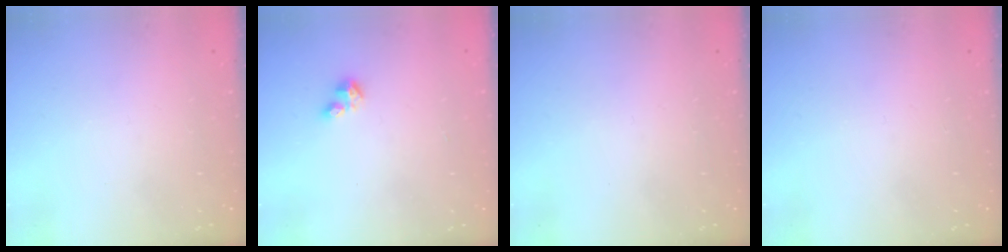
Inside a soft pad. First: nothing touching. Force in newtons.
{"total": 2.9, "press": 2.8, "slide": 0.6}
{"total": 0.0}
{"total": 0.0}